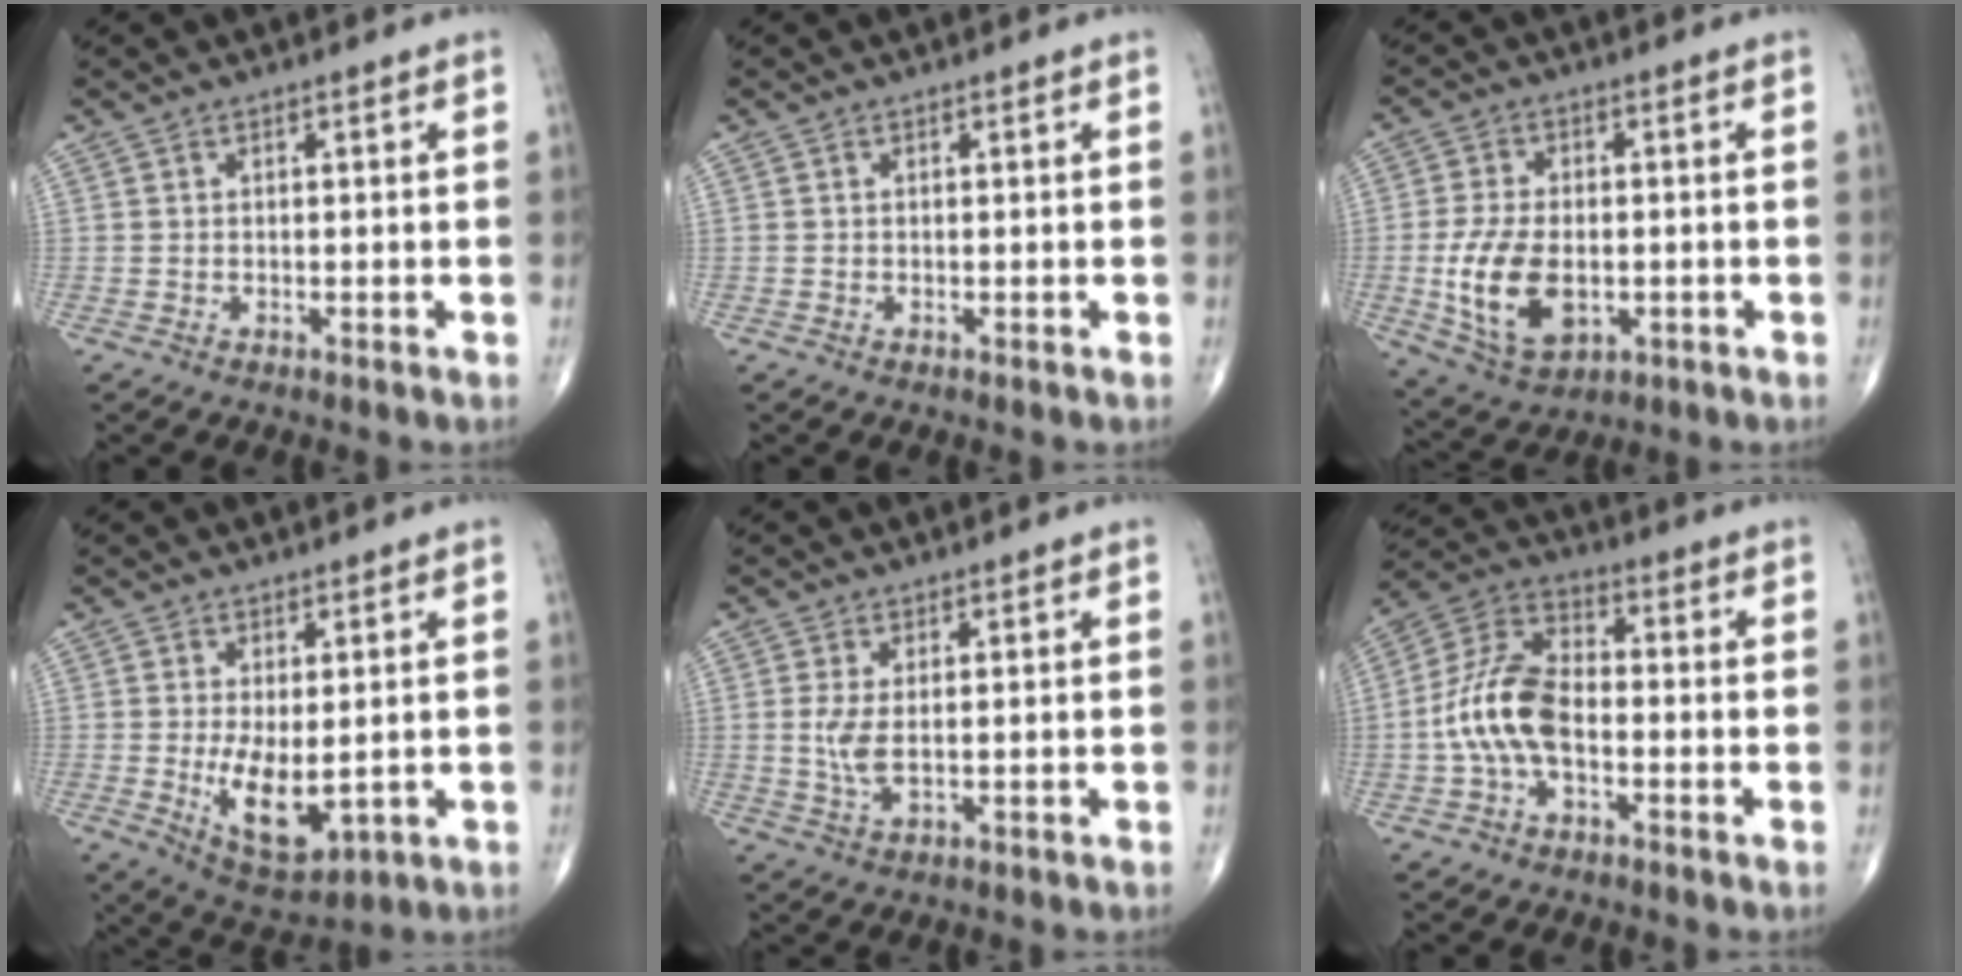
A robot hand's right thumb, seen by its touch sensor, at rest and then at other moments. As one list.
[{"total": 0.0}, {"total": 12.7, "force": [-2.2, 7.6, 9.9], "torque": [-0.186, -0.005, -0.029]}, {"total": 8.8, "force": [-0.6, 4.1, 7.7], "torque": [-0.118, -0.025, 0.006]}, {"total": 3.7, "force": [0.2, 1.2, 3.5], "torque": [-0.090, -0.011, 0.009]}, {"total": 12.1, "force": [-2.1, 6.7, 9.8], "torque": [-0.201, 0.040, -0.049]}]